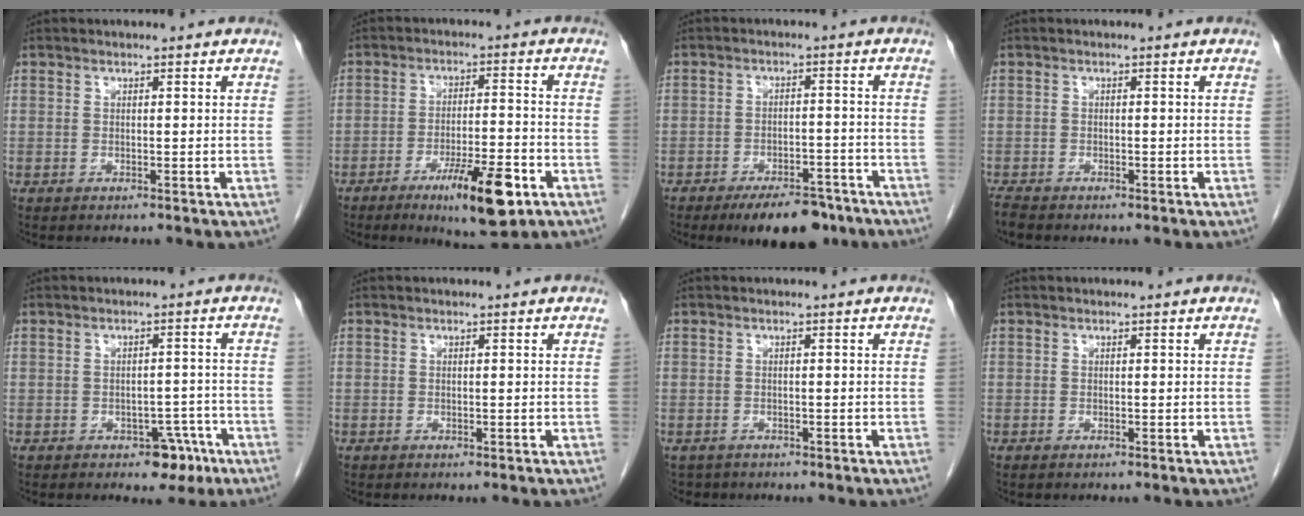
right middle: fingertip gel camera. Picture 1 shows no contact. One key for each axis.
{"total": 10.9, "fx": -5.8, "fy": 1.8, "fz": 9.1, "tx": -0.147, "ty": -0.016, "tz": -0.086}
{"total": 9.1, "fx": -6.7, "fy": 3.5, "fz": 5.0, "tx": -0.066, "ty": 0.000, "tz": -0.101}
{"total": 1.7, "fx": -1.5, "fy": 0.3, "fz": 0.7, "tx": -0.024, "ty": -0.008, "tz": -0.027}
{"total": 4.2, "fx": -2.5, "fy": 2.4, "fz": 2.4, "tx": -0.023, "ty": 0.005, "tz": -0.027}
{"total": 0.0}
{"total": 2.1, "fx": -1.7, "fy": 1.3, "fz": 0.0, "tx": -0.010, "ty": -0.002, "tz": -0.027}
{"total": 0.0}